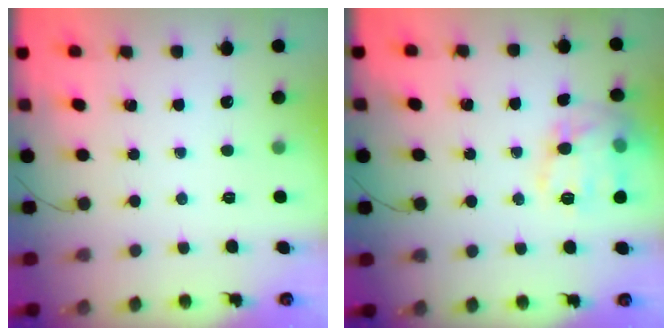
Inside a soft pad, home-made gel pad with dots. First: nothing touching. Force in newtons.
{"total": 15.3, "press": 15.2, "slide": 0.3}